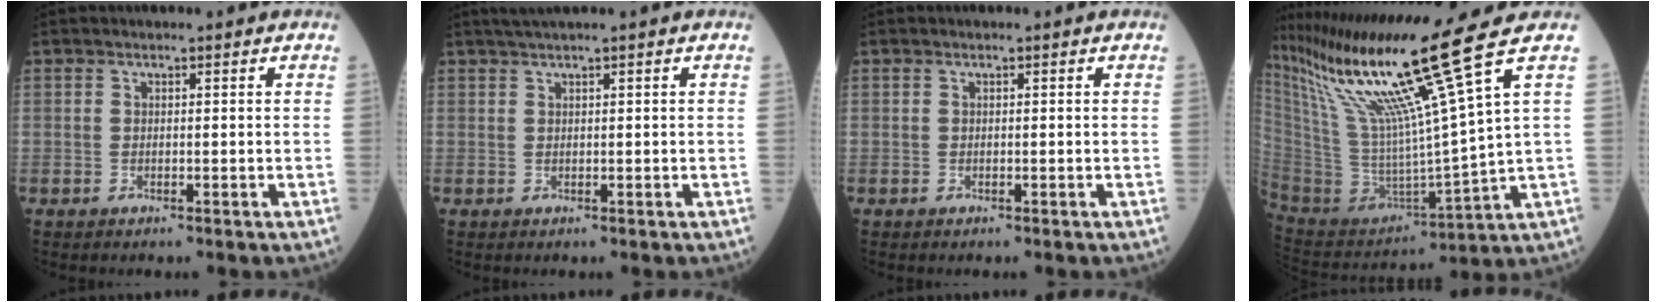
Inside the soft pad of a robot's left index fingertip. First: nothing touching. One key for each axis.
{"total": 1.8, "fx": 1.3, "fy": -0.4, "fz": 1.2, "tx": -0.028, "ty": 0.012, "tz": 0.029}
{"total": 0.0}
{"total": 20.0, "fx": 13.1, "fy": -3.7, "fz": 14.7, "tx": -0.267, "ty": -0.041, "tz": 0.245}